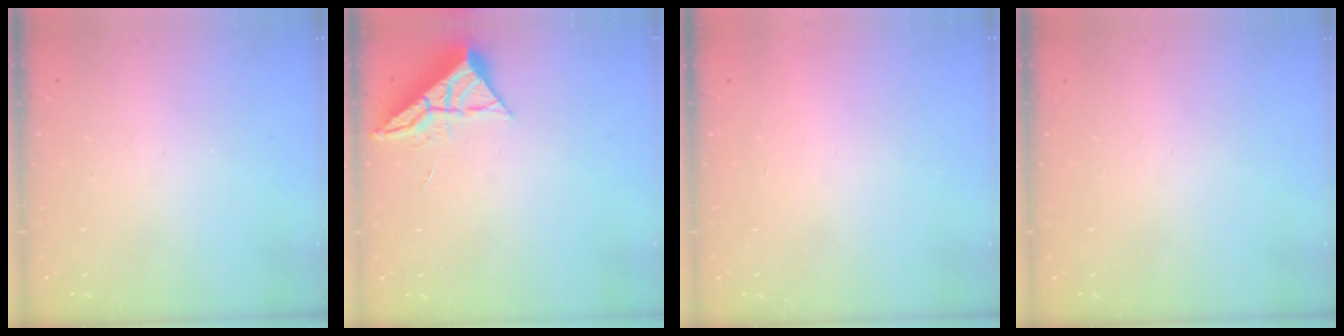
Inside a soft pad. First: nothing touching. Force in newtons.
{"total": 6.6, "press": 6.6, "slide": 0.3}
{"total": 1.5, "press": 1.5, "slide": 0.1}
{"total": 0.0}